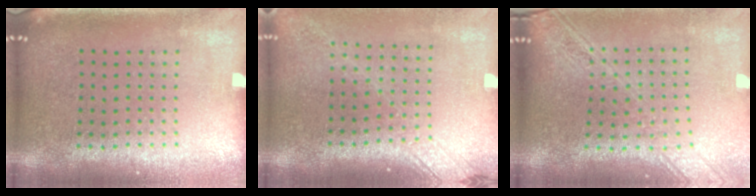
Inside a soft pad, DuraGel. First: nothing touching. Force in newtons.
{"total": 2.1, "press": 1.6, "slide": 1.4}
{"total": 2.2, "press": 1.8, "slide": 1.2}